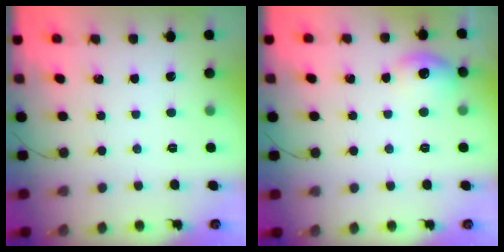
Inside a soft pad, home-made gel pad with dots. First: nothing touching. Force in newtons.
{"total": 8.1, "press": 8.0, "slide": 1.4}